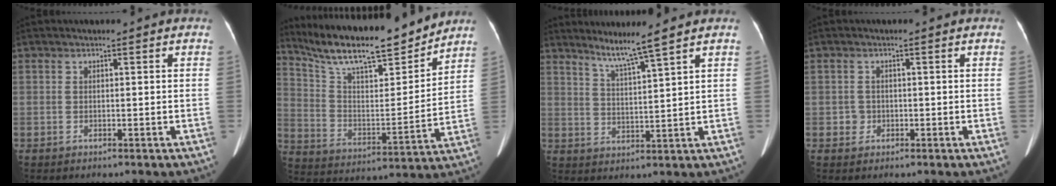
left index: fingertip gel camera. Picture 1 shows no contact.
{"total": 19.0, "force": [16.9, 2.2, 8.5], "torque": [-0.155, -0.005, 0.283]}
{"total": 5.7, "force": [4.5, -1.6, 3.1], "torque": [-0.062, -0.013, 0.088]}
{"total": 1.6, "force": [-0.4, 1.5, 0.1], "torque": [0.003, 0.005, -0.007]}